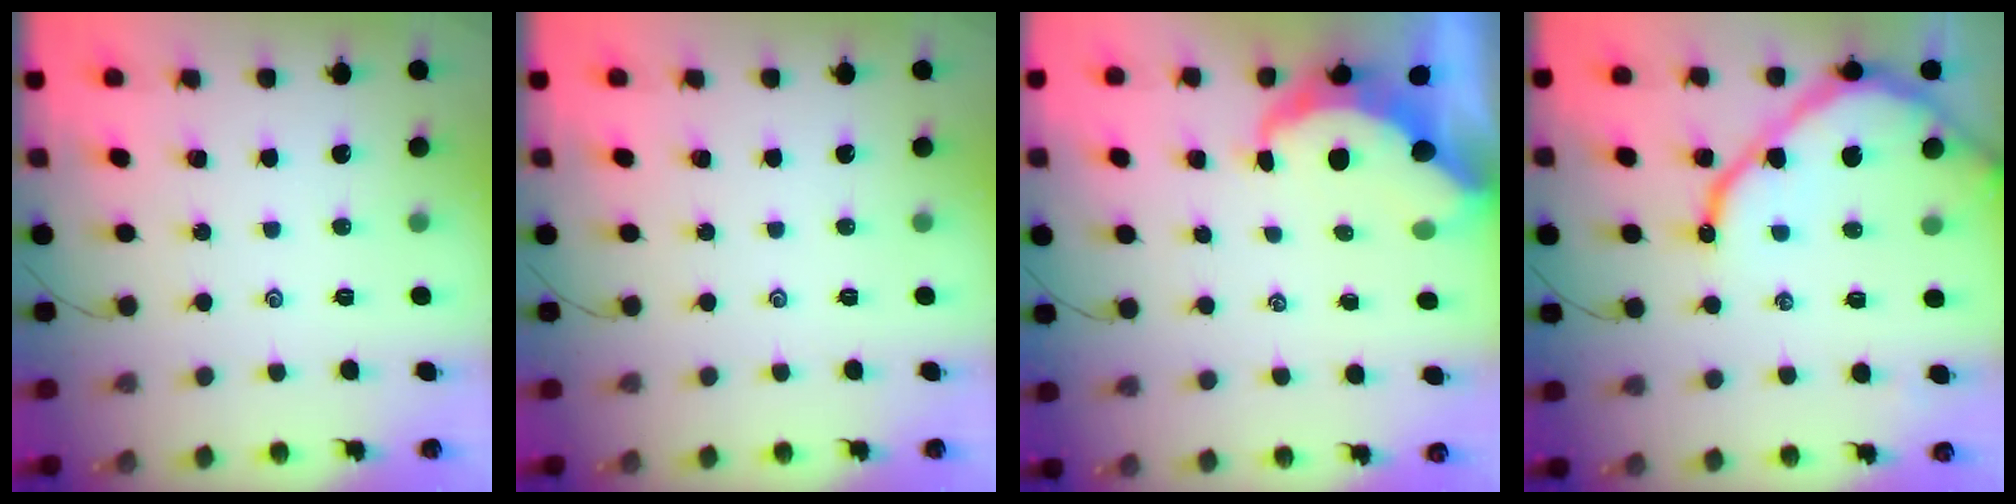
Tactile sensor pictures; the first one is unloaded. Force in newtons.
{"total": 0.0}
{"total": 8.3, "press": 8.2, "slide": 1.3}
{"total": 12.2, "press": 12.1, "slide": 1.3}